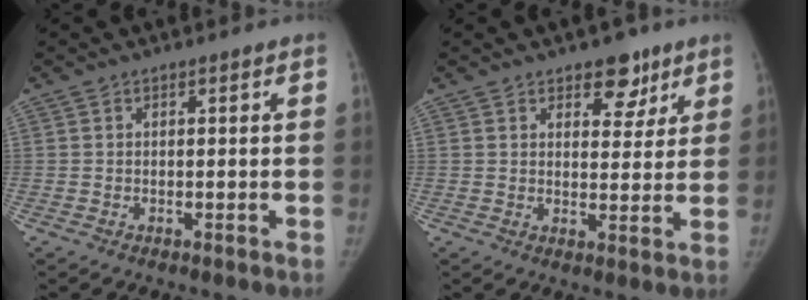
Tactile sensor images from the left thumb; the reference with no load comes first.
{"total": 6.5, "force": [4.1, 3.8, 3.2], "torque": [-0.008, -0.022, 0.057]}